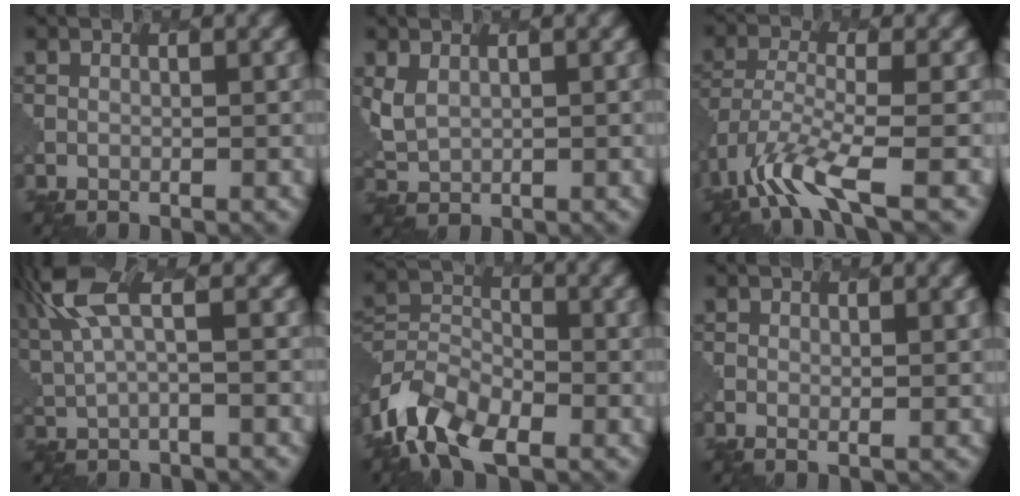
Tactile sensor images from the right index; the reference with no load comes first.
{"total": 2.1, "force": [1.3, 1.3, 1.1], "torque": [-0.034, -0.005, 0.030]}
{"total": 6.9, "force": [-4.1, 1.9, 5.2], "torque": [-0.113, -0.013, -0.086]}
{"total": 5.5, "force": [2.4, 1.3, 4.7], "torque": [-0.104, 0.010, 0.052]}
{"total": 8.0, "force": [-5.0, 4.4, 4.4], "torque": [-0.093, -0.009, -0.109]}
{"total": 1.0, "force": [0.6, 0.2, 0.8], "torque": [-0.013, -0.003, 0.013]}